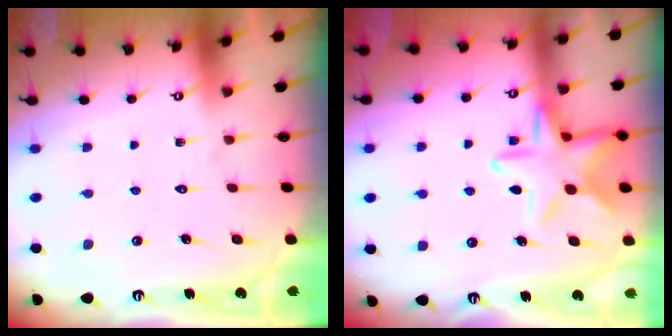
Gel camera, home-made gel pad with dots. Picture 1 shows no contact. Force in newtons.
{"total": 14.1, "press": 14.0, "slide": 1.0}